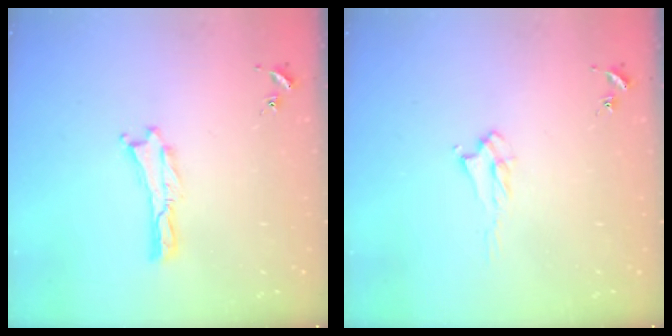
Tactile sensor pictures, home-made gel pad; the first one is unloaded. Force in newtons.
{"total": 2.2, "press": 2.2, "slide": 0.4}